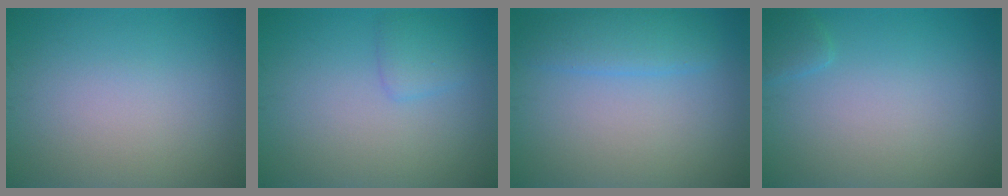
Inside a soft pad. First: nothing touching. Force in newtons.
{"total": 1.6, "press": 1.6, "slide": 0.0}
{"total": 2.8, "press": 2.8, "slide": 0.3}
{"total": 1.0, "press": 1.0, "slide": 0.1}